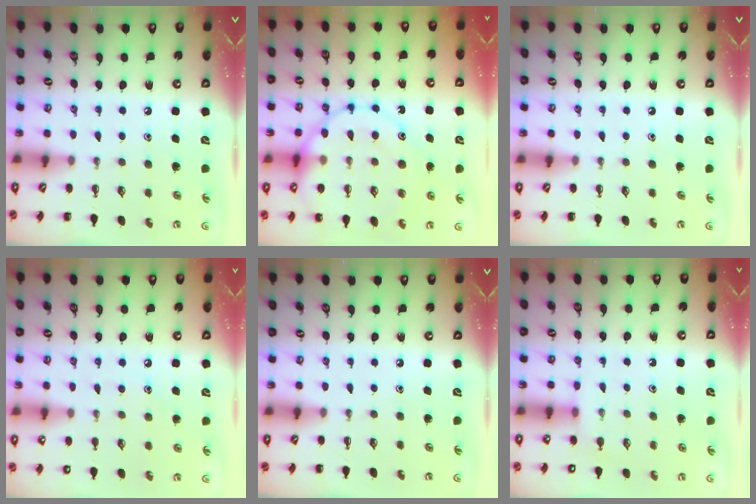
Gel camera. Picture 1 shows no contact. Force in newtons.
{"total": 19.6, "press": 19.5, "slide": 2.3}
{"total": 0.0}
{"total": 7.1, "press": 7.0, "slide": 1.2}
{"total": 0.0}
{"total": 4.4, "press": 4.2, "slide": 1.4}